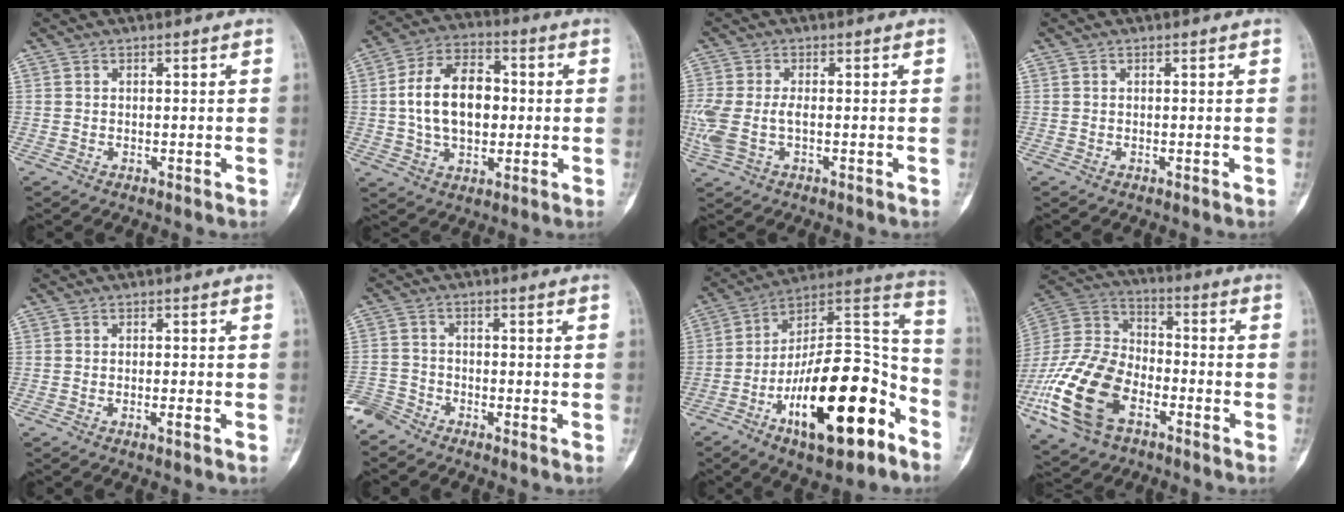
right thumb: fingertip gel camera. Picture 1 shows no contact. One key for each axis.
{"total": 14.3, "fx": 0.5, "fy": 9.1, "fz": 11.0, "tx": -0.170, "ty": 0.020, "tz": 0.005}
{"total": 6.8, "fx": -1.0, "fy": 3.5, "fz": 5.7, "tx": -0.157, "ty": 0.009, "tz": -0.014}
{"total": 0.0}
{"total": 1.3, "fx": -0.7, "fy": 0.1, "fz": 1.0, "tx": -0.018, "ty": 0.003, "tz": -0.013}
{"total": 4.2, "fx": -4.0, "fy": 1.4, "fz": 0.2, "tx": -0.010, "ty": 0.003, "tz": -0.090}
{"total": 26.3, "fx": -12.2, "fy": 10.2, "fz": 20.9, "tx": -0.309, "ty": 0.086, "tz": -0.189}
{"total": 20.3, "fx": -8.6, "fy": 12.3, "fz": 13.6, "tx": -0.279, "ty": 0.044, "tz": -0.163}